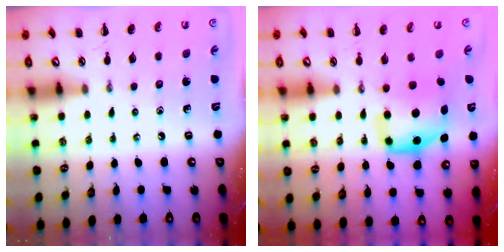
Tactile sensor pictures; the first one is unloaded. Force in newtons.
{"total": 6.1, "press": 6.1, "slide": 0.5}